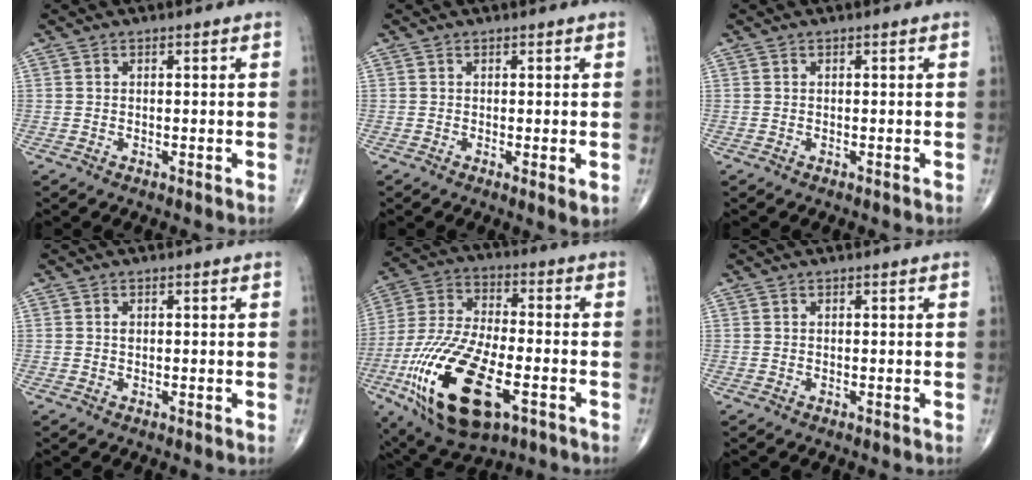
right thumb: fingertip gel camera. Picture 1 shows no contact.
{"total": 2.1, "force": [-0.1, 0.4, 2.1], "torque": [-0.033, -0.009, -0.001]}
{"total": 0.0}
{"total": 0.7, "force": [0.1, 0.5, 0.5], "torque": [-0.005, 0.000, 0.002]}
{"total": 23.9, "force": [-8.8, 10.5, 19.6], "torque": [-0.421, 0.003, -0.149]}
{"total": 0.0}